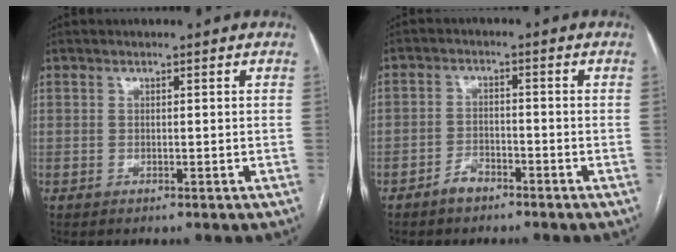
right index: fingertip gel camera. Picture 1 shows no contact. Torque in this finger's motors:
{"motor_torque": [-0.13, -0.13, -0.53, -0.21]}